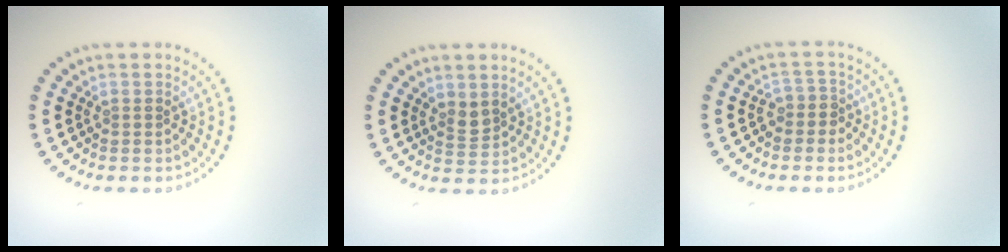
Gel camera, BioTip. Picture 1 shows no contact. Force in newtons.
{"total": 1.5, "press": 1.1, "slide": 1.0}
{"total": 1.7, "press": 1.3, "slide": 1.1}